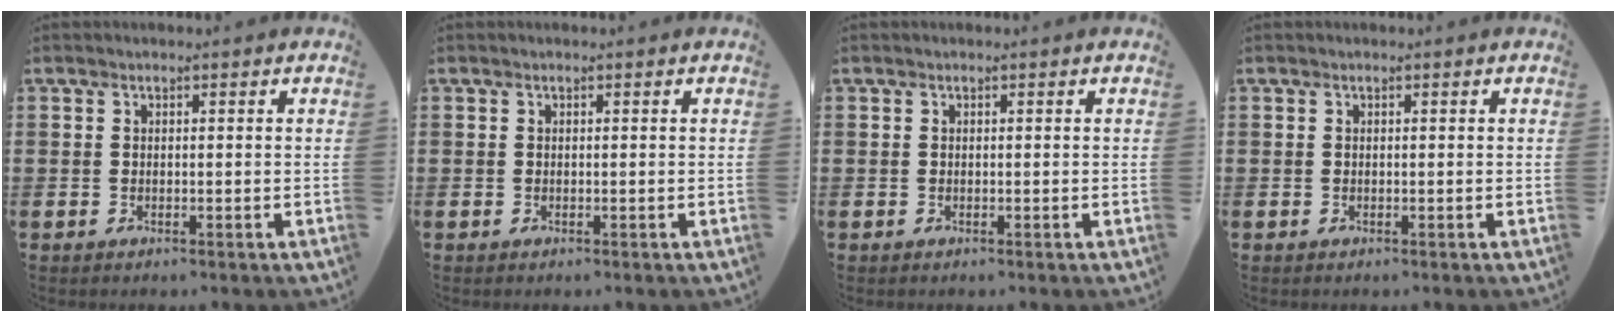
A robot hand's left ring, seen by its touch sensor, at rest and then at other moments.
{"total": 0.0}
{"total": 0.0}
{"total": 0.0}